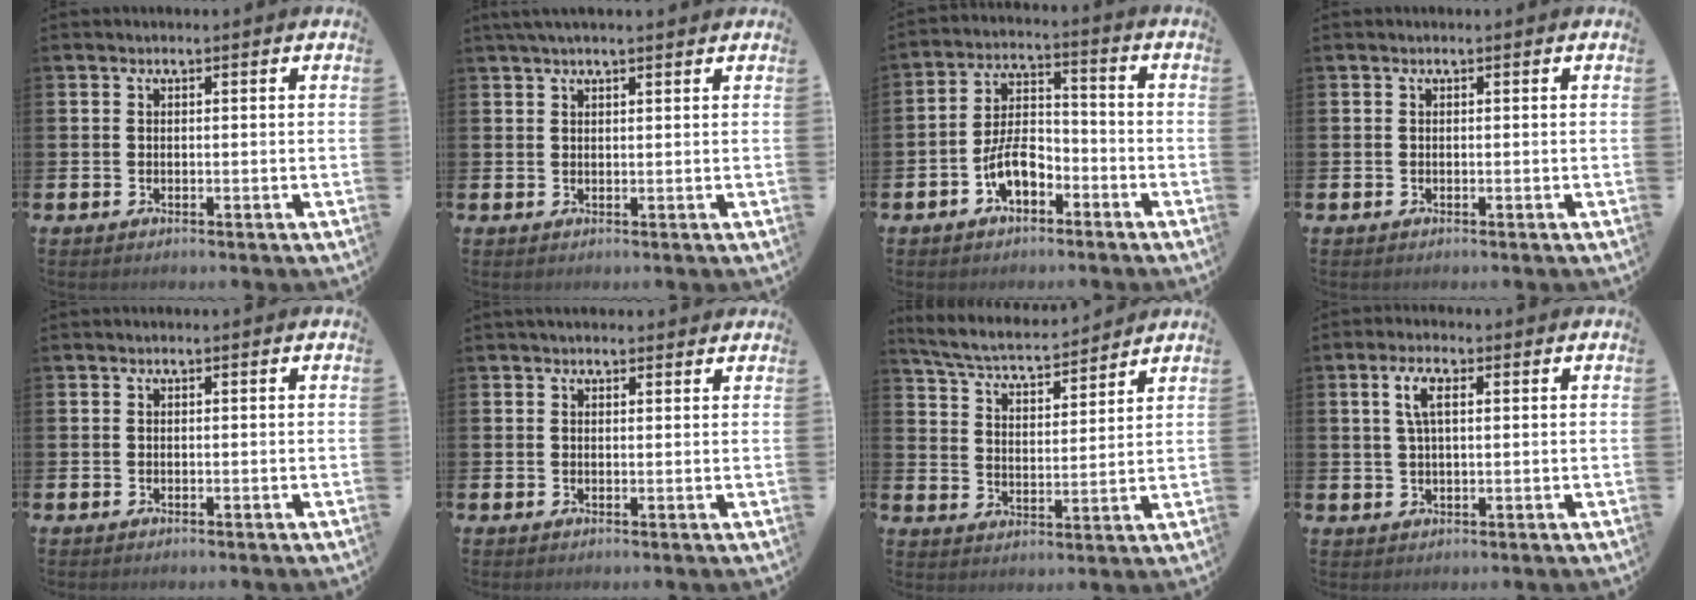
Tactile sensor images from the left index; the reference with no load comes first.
{"total": 2.1, "force": [1.7, 0.2, 1.1], "torque": [-0.019, 0.003, 0.030]}
{"total": 6.5, "force": [-3.2, 3.3, 4.6], "torque": [-0.097, 0.012, -0.064]}
{"total": 0.0}
{"total": 0.0}
{"total": 1.4, "force": [1.3, 0.5, 0.3], "torque": [0.004, -0.003, 0.022]}
{"total": 5.4, "force": [5.2, 0.7, 1.3], "torque": [-0.050, -0.037, 0.086]}
{"total": 4.4, "force": [1.8, 1.6, 3.6], "torque": [-0.074, 0.009, 0.027]}